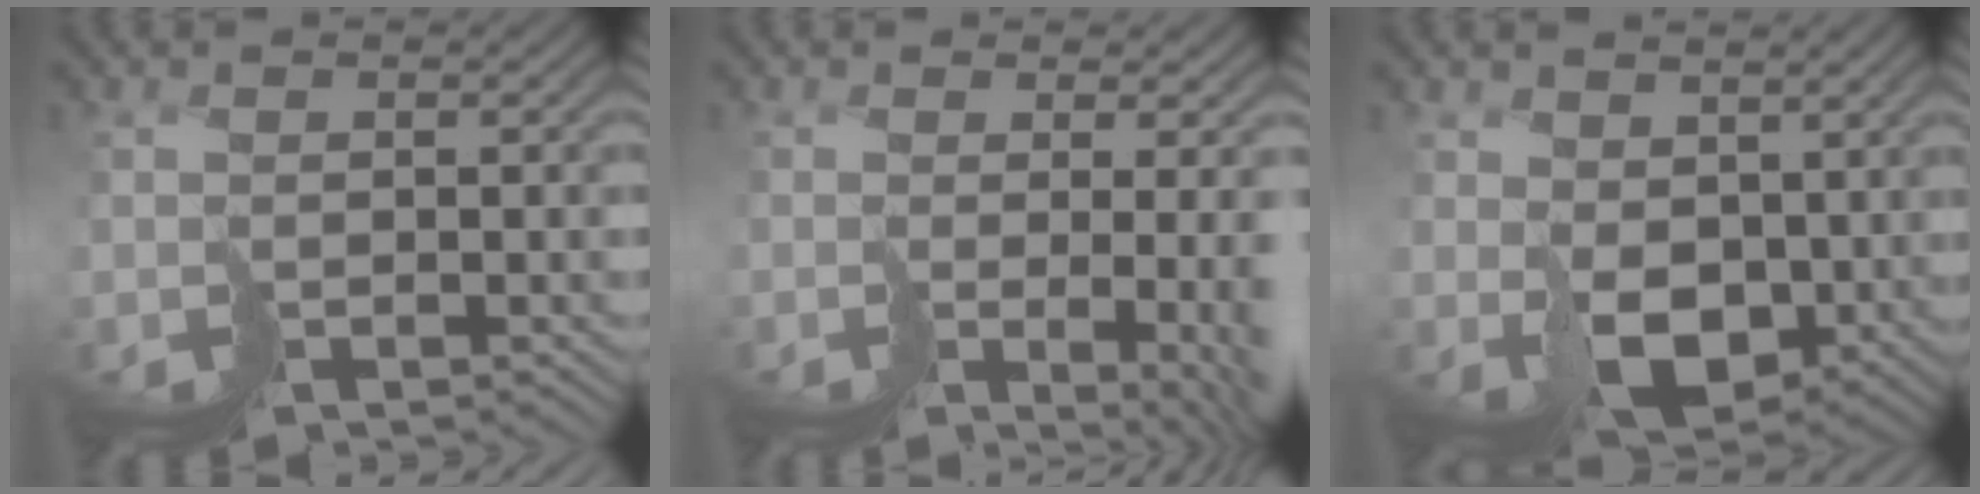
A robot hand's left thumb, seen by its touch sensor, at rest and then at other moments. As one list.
[{"total": 9.0, "force": [-0.2, 3.5, 8.3], "torque": [-0.096, -0.023, 0.032]}, {"total": 6.6, "force": [2.6, 4.5, 4.1], "torque": [-0.111, -0.011, 0.055]}]